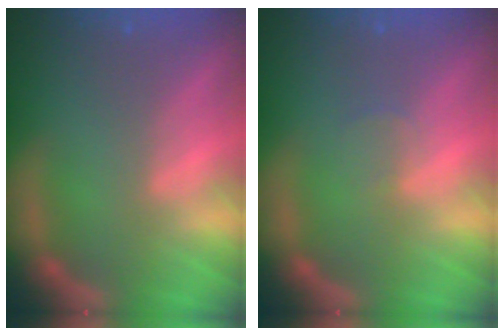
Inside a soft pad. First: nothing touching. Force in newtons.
{"total": 1.0}